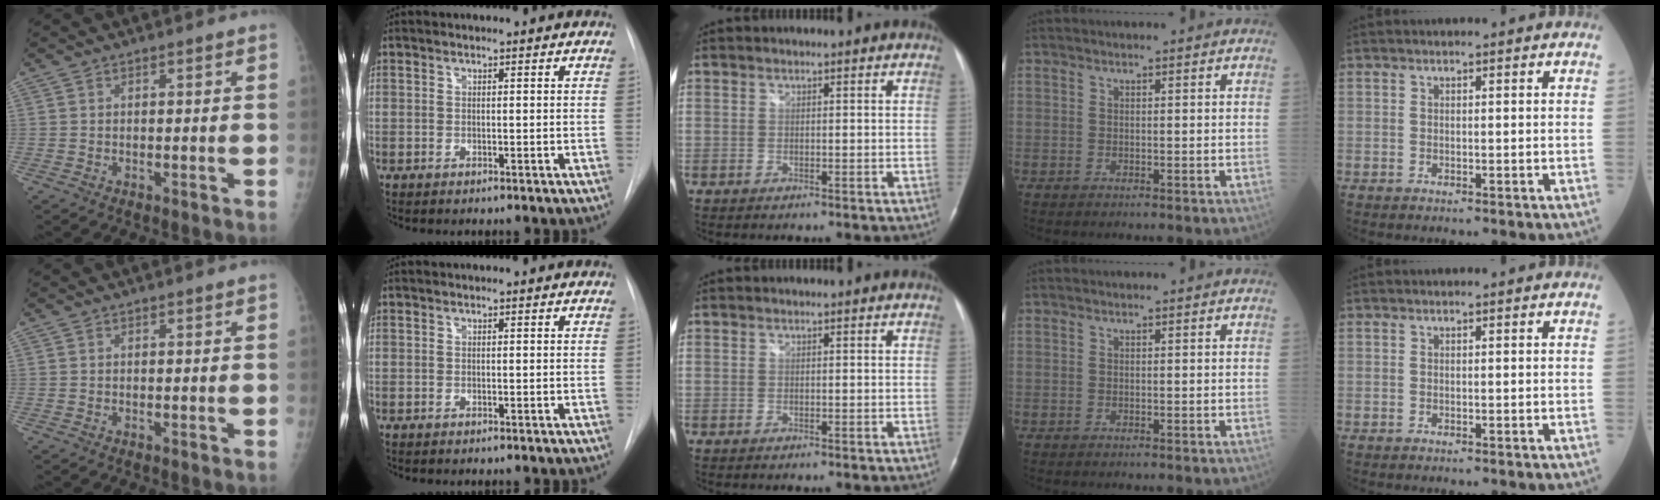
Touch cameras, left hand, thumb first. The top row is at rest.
{}